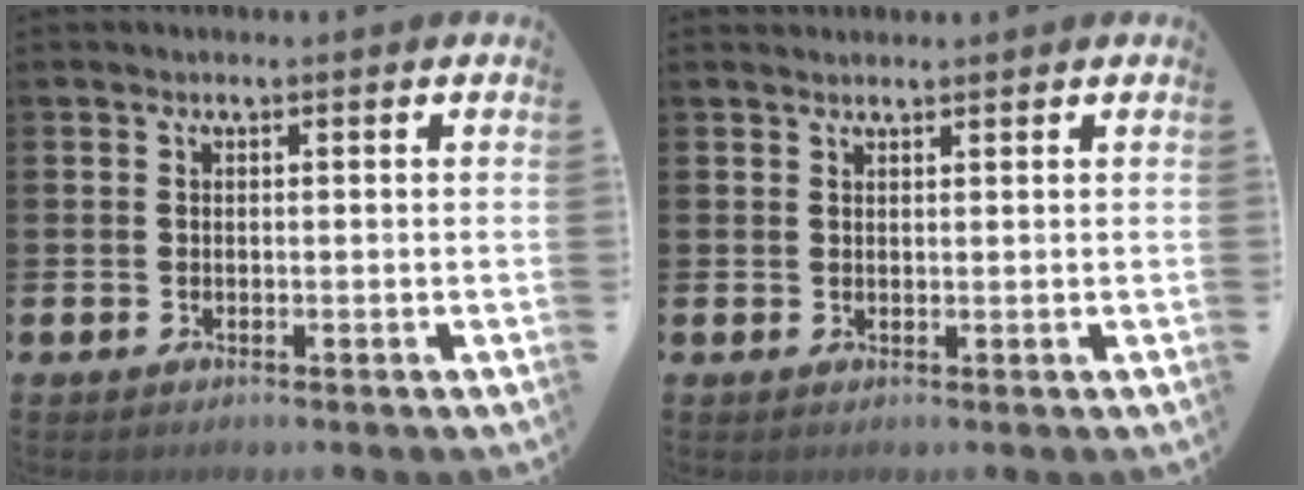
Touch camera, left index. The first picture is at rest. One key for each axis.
{"total": 0.9, "fx": 0.9, "fy": 0.1, "fz": 0.1, "tx": 0.004, "ty": -0.001, "tz": 0.014}